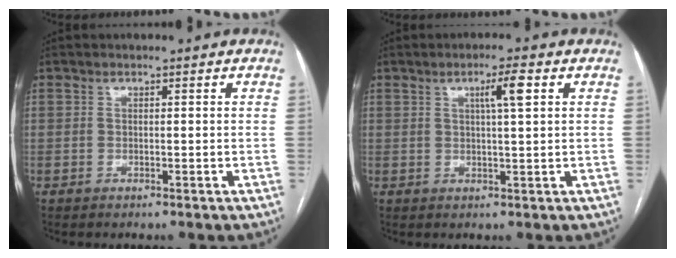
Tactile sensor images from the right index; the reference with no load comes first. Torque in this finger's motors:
{"motor_torque": [0.26, 0.11, 0.09, 0.08]}